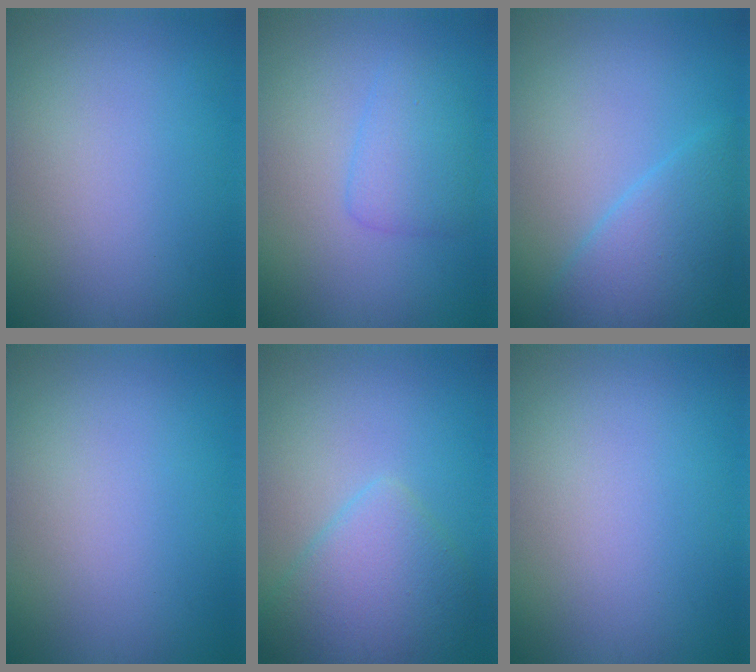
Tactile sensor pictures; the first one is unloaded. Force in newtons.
{"total": 2.5, "press": 2.5, "slide": 0.2}
{"total": 4.2, "press": 4.2, "slide": 0.4}
{"total": 0.0}
{"total": 4.9, "press": 4.9, "slide": 0.2}
{"total": 0.0}